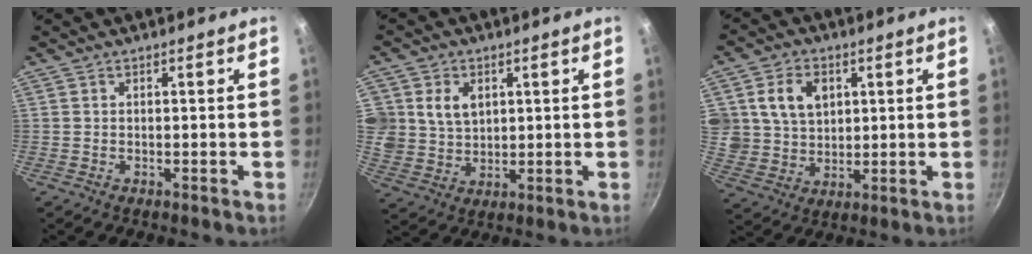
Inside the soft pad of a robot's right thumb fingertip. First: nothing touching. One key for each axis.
{"total": 9.0, "fx": 2.5, "fy": 7.4, "fz": 4.5, "tx": -0.067, "ty": -0.015, "tz": 0.049}
{"total": 10.8, "fx": 3.2, "fy": 8.6, "fz": 5.7, "tx": -0.086, "ty": -0.009, "tz": 0.062}